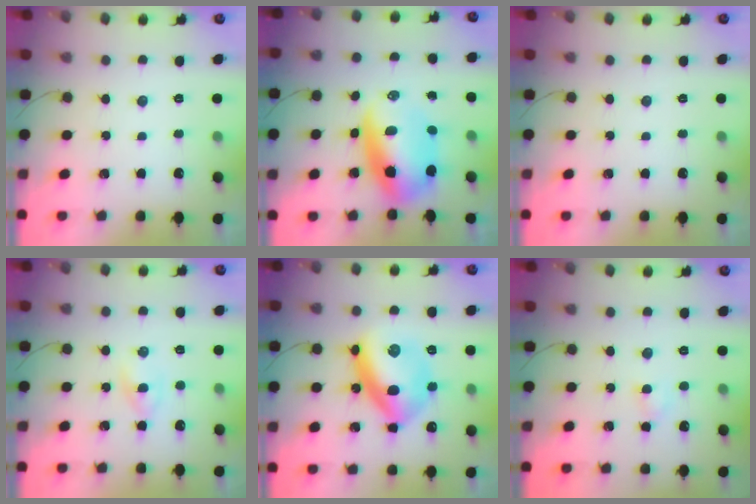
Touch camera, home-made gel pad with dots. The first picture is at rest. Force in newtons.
{"total": 10.2, "press": 9.8, "slide": 2.5}
{"total": 0.0}
{"total": 2.7, "press": 2.4, "slide": 1.1}
{"total": 16.4, "press": 16.4, "slide": 0.9}
{"total": 3.0, "press": 2.9, "slide": 0.8}